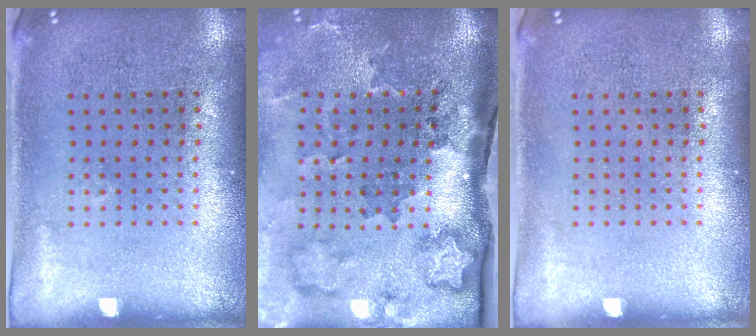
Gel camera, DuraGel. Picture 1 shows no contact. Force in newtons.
{"total": 3.8, "press": 2.5, "slide": 2.9}
{"total": 0.0}